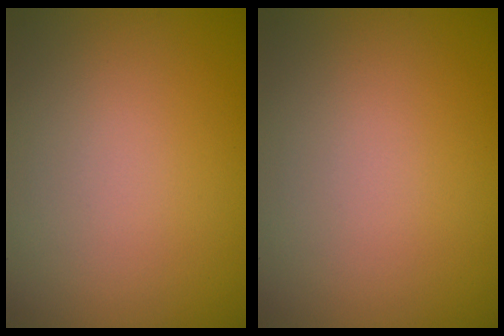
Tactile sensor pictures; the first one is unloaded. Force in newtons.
{"total": 0.0}